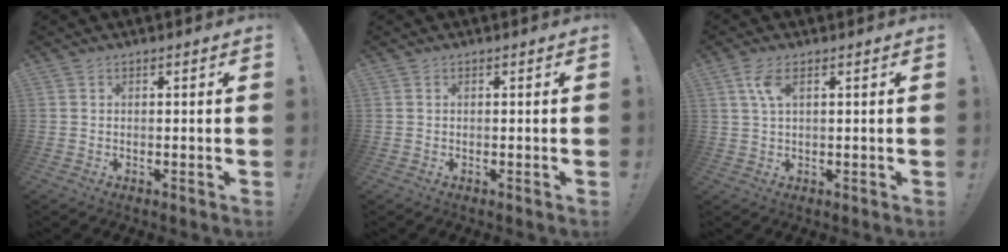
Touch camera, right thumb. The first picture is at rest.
{"total": 0.0}
{"total": 4.7, "force": [1.8, 1.8, 3.9], "torque": [-0.073, 0.001, 0.031]}